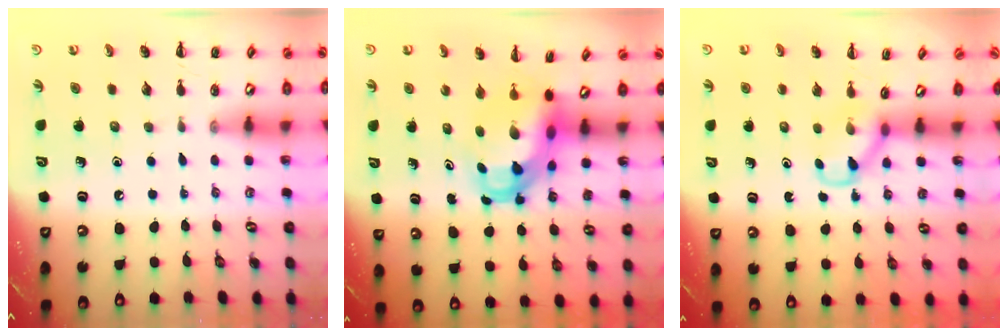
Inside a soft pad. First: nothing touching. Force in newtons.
{"total": 6.3, "press": 6.1, "slide": 1.6}
{"total": 3.4, "press": 3.1, "slide": 1.4}